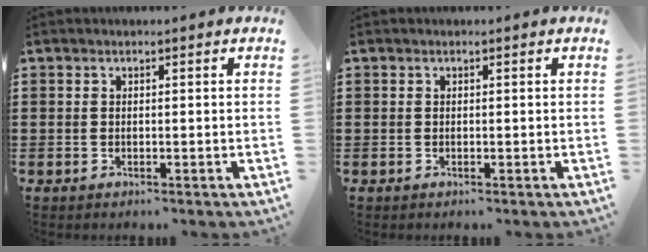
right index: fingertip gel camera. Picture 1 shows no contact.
{"total": 0.0}